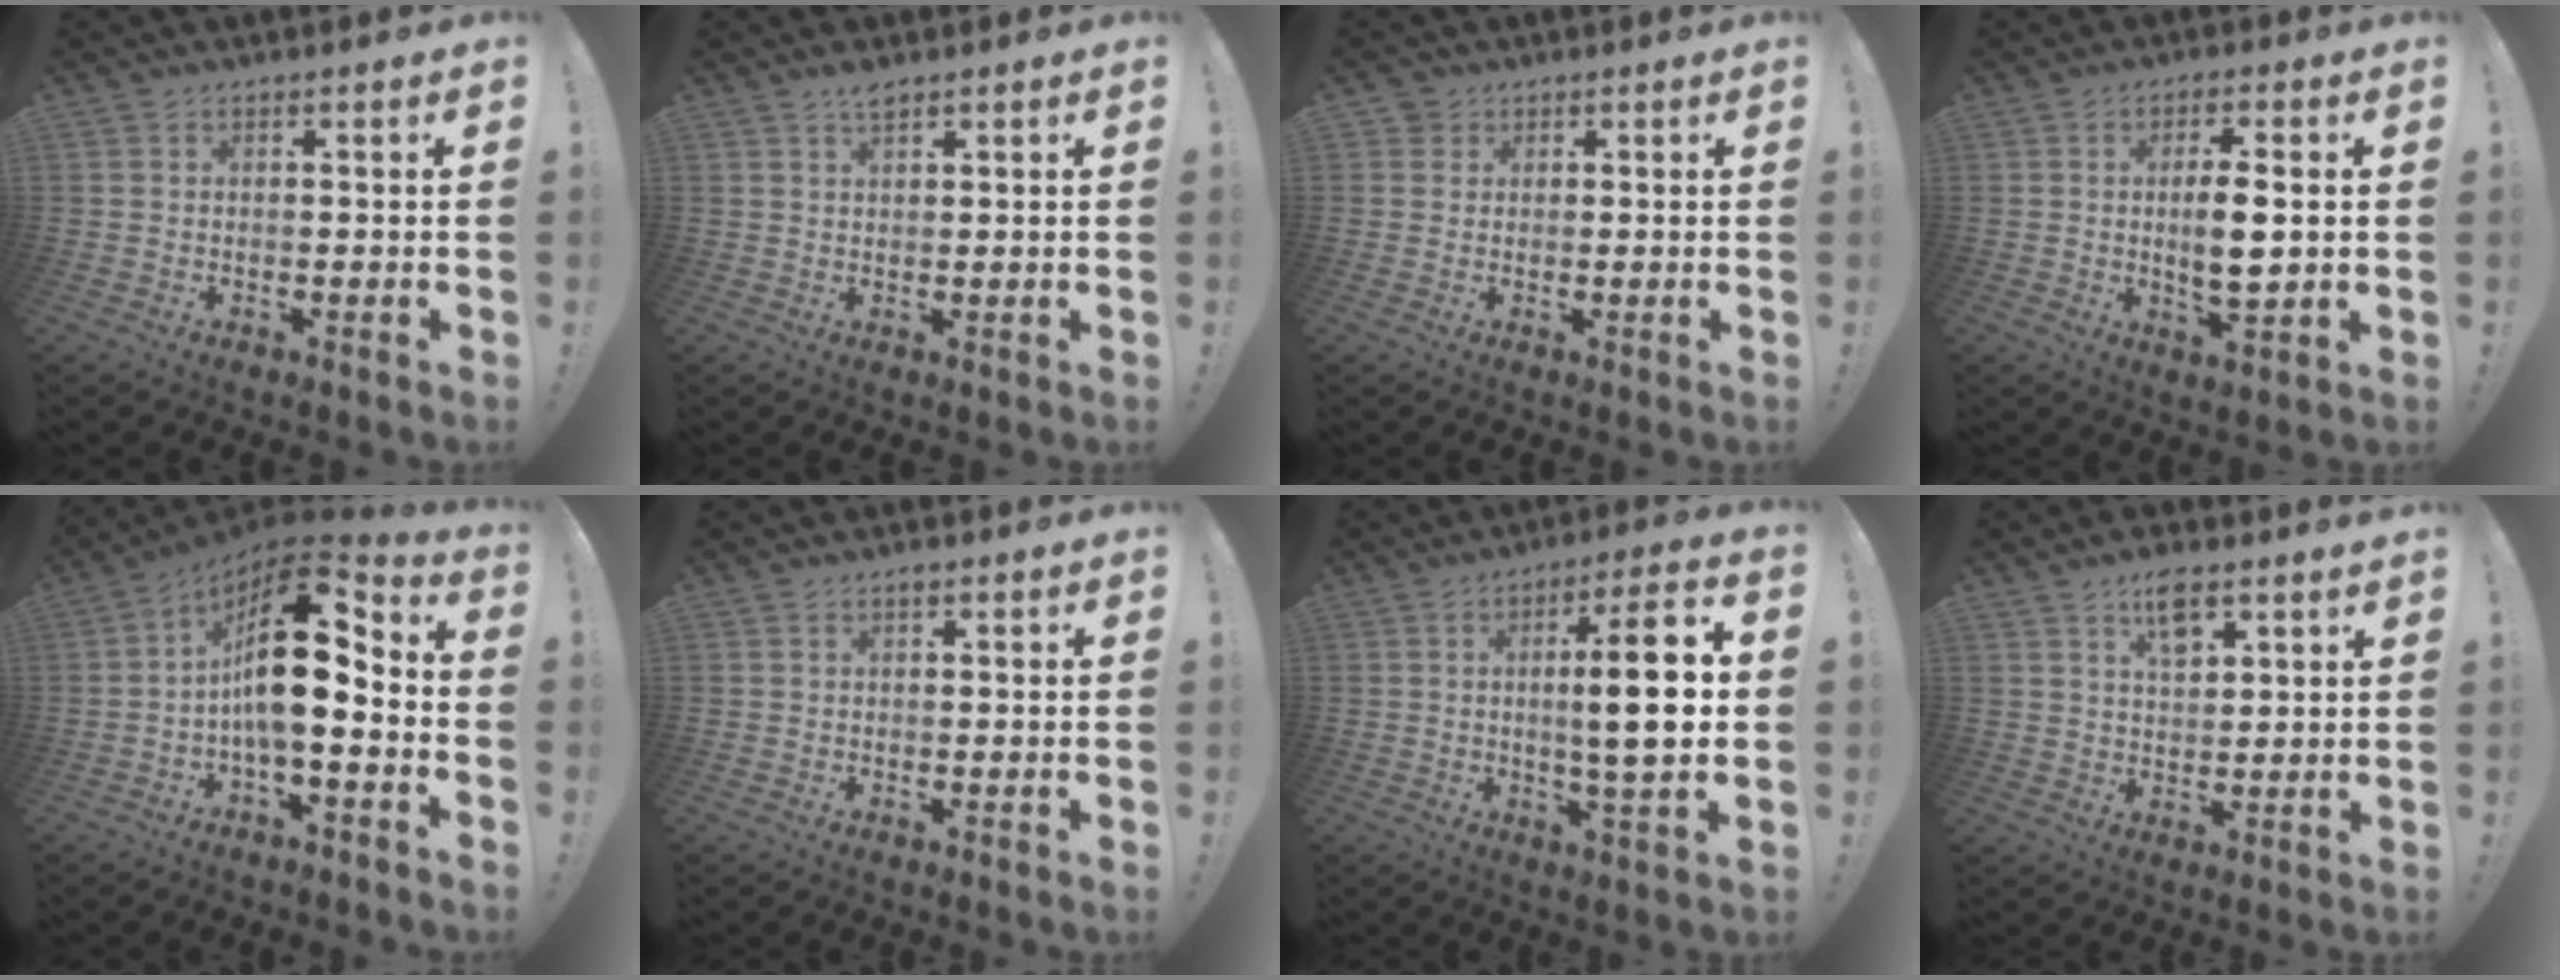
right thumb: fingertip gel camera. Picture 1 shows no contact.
{"total": 2.5, "force": [2.0, 0.5, 1.4], "torque": [-0.025, -0.008, 0.034]}
{"total": 2.6, "force": [1.5, 2.1, 0.2], "torque": [-0.002, -0.003, 0.028]}
{"total": 8.2, "force": [0.4, 2.6, 7.8], "torque": [-0.140, -0.011, -0.001]}
{"total": 19.1, "force": [2.1, 8.7, 16.9], "torque": [-0.275, -0.007, 0.042]}
{"total": 0.6, "force": [0.5, 0.3, 0.4], "torque": [-0.007, 0.001, 0.008]}
{"total": 14.3, "force": [0.8, 2.2, 14.1], "torque": [-0.211, -0.003, 0.000]}
{"total": 7.2, "force": [4.6, 2.8, 4.7], "torque": [-0.080, -0.017, 0.081]}